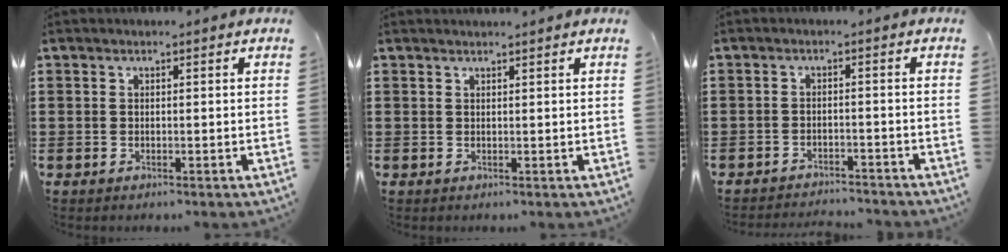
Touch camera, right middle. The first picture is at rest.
{"total": 0.7, "force": [0.7, -0.1, 0.1], "torque": [-0.003, 0.000, 0.014]}
{"total": 2.4, "force": [-2.4, 0.1, 0.0], "torque": [-0.006, 0.001, -0.051]}